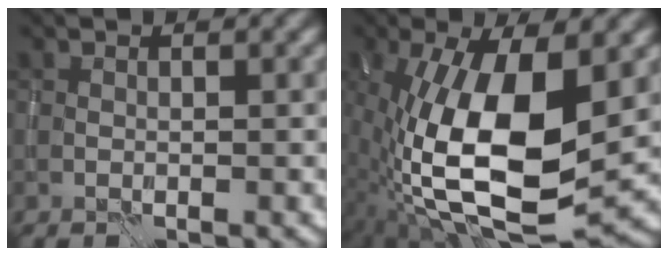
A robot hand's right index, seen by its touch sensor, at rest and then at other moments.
{"total": 14.0, "force": [-1.7, 6.0, 12.5], "torque": [-0.234, -0.005, -0.038]}